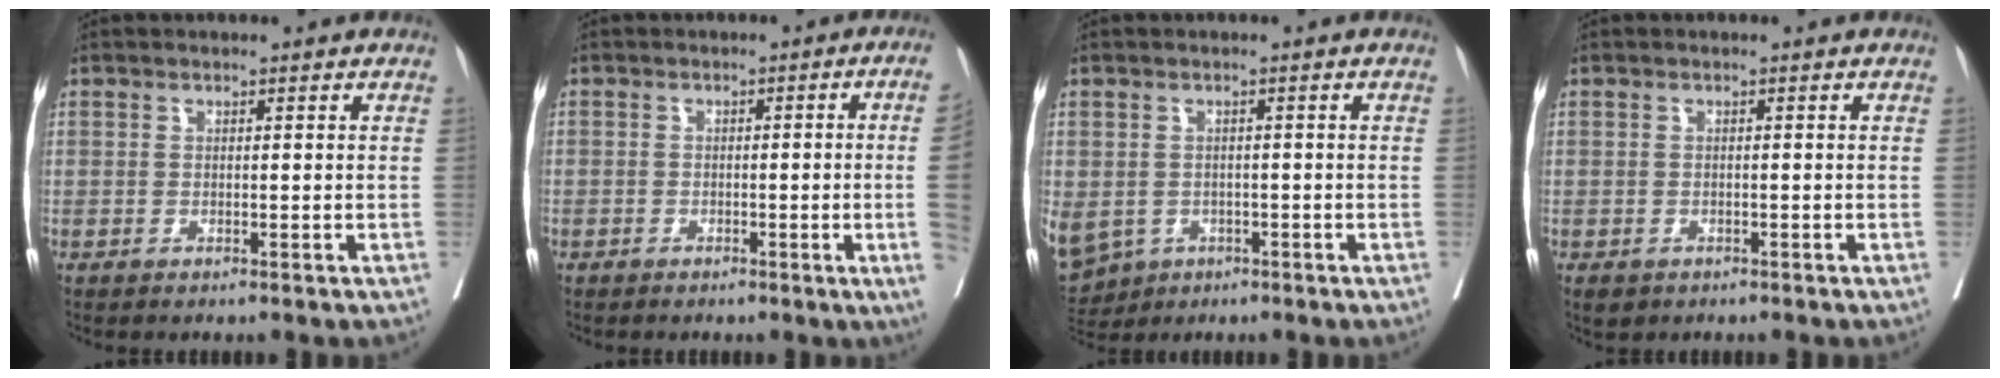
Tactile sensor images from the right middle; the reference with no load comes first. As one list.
[{"total": 6.0, "force": [-1.2, -1.3, 5.7], "torque": [-0.065, -0.007, -0.019]}, {"total": 19.7, "force": [-7.5, 16.1, 8.4], "torque": [-0.296, -0.021, -0.101]}, {"total": 3.0, "force": [-2.1, 1.9, 1.1], "torque": [-0.022, -0.006, -0.028]}]